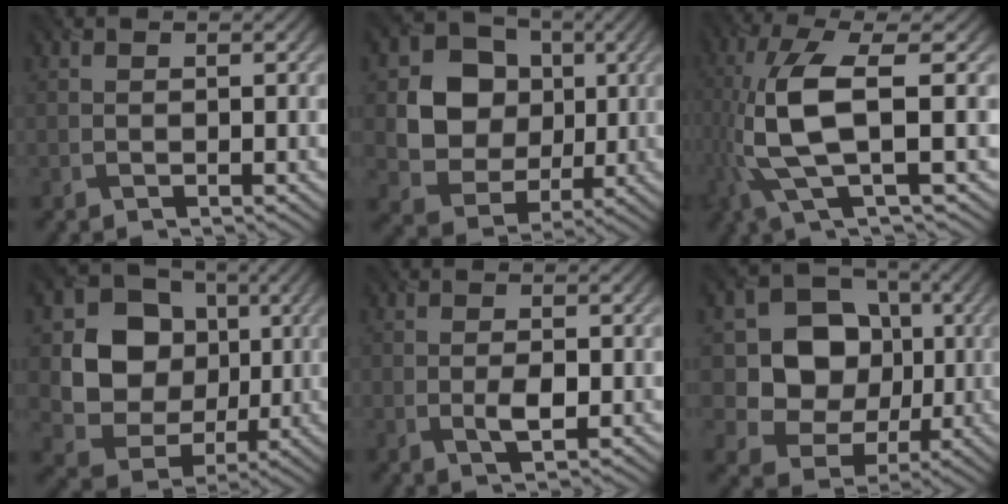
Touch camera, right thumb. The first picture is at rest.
{"total": 10.5, "force": [1.5, 9.0, 5.1], "torque": [-0.109, -0.006, 0.025]}
{"total": 9.4, "force": [-0.1, 2.6, 9.0], "torque": [-0.203, 0.004, -0.002]}
{"total": 11.9, "force": [1.7, 10.3, 5.7], "torque": [-0.112, -0.005, 0.021]}
{"total": 2.6, "force": [-0.4, 1.0, 2.3], "torque": [-0.045, -0.001, -0.007]}
{"total": 11.0, "force": [0.8, 9.4, 5.5], "torque": [-0.106, -0.006, 0.000]}